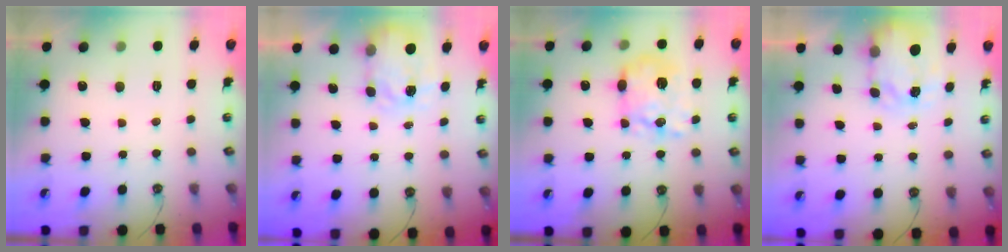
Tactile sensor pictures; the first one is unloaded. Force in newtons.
{"total": 3.9, "press": 3.8, "slide": 0.6}
{"total": 15.5, "press": 15.5, "slide": 0.1}
{"total": 3.3, "press": 3.3, "slide": 0.3}